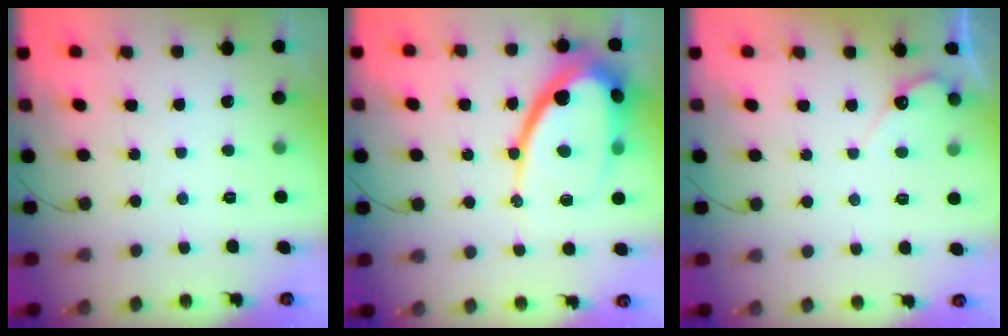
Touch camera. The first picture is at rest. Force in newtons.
{"total": 18.7, "press": 18.6, "slide": 1.5}
{"total": 4.2, "press": 4.2, "slide": 0.2}